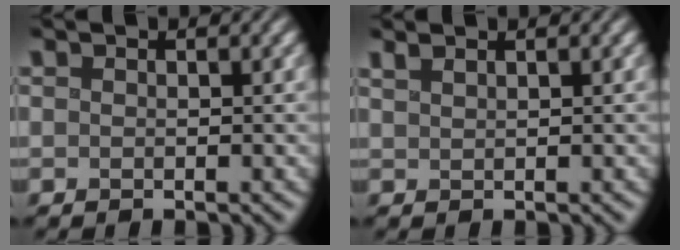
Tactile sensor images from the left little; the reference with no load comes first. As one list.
[{"total": 1.1, "force": [0.9, 0.3, 0.6], "torque": [-0.009, 0.003, 0.017]}]